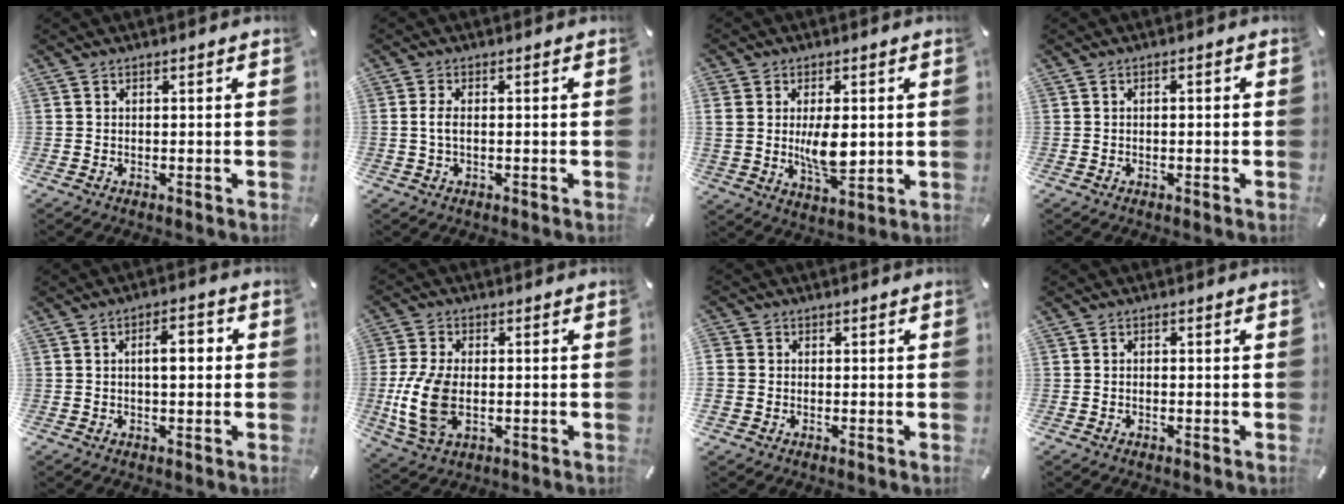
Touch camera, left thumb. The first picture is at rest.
{"total": 2.4, "force": [-0.1, 1.0, 2.2], "torque": [-0.048, 0.001, -0.005]}
{"total": 9.4, "force": [1.1, 5.5, 7.6], "torque": [-0.137, -0.012, 0.014]}
{"total": 1.0, "force": [-0.4, 0.4, 0.9], "torque": [-0.016, 0.001, -0.008]}
{"total": 6.0, "force": [0.5, 2.8, 5.2], "torque": [-0.076, 0.005, -0.001]}
{"total": 11.3, "force": [-1.5, 7.0, 8.7], "torque": [-0.198, -0.004, -0.024]}
{"total": 3.0, "force": [-0.4, 2.9, 0.5], "torque": [-0.007, 0.007, -0.008]}
{"total": 0.8, "force": [-0.4, 0.5, 0.6], "torque": [-0.012, 0.001, -0.009]}